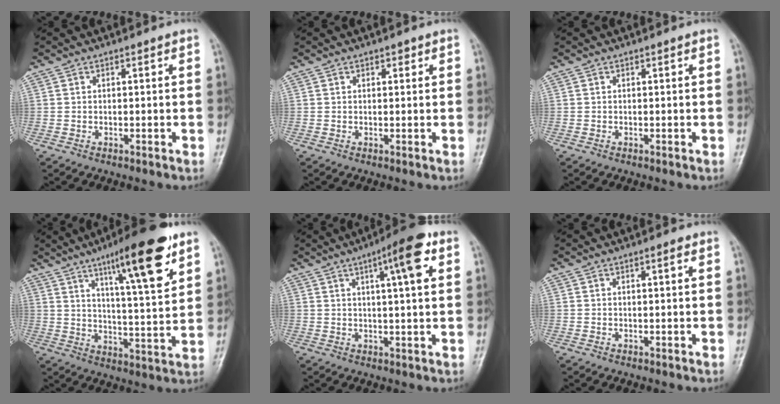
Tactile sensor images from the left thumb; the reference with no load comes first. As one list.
[{"total": 1.0, "force": [0.6, 0.7, 0.5], "torque": [0.002, -0.002, 0.006]}, {"total": 0.0}, {"total": 17.3, "force": [9.6, 3.2, 14.0], "torque": [-0.200, -0.043, 0.149]}, {"total": 9.3, "force": [3.8, 1.7, 8.4], "torque": [-0.120, 0.001, 0.050]}, {"total": 0.9, "force": [0.4, 0.1, 0.8], "torque": [-0.012, 0.001, 0.005]}]